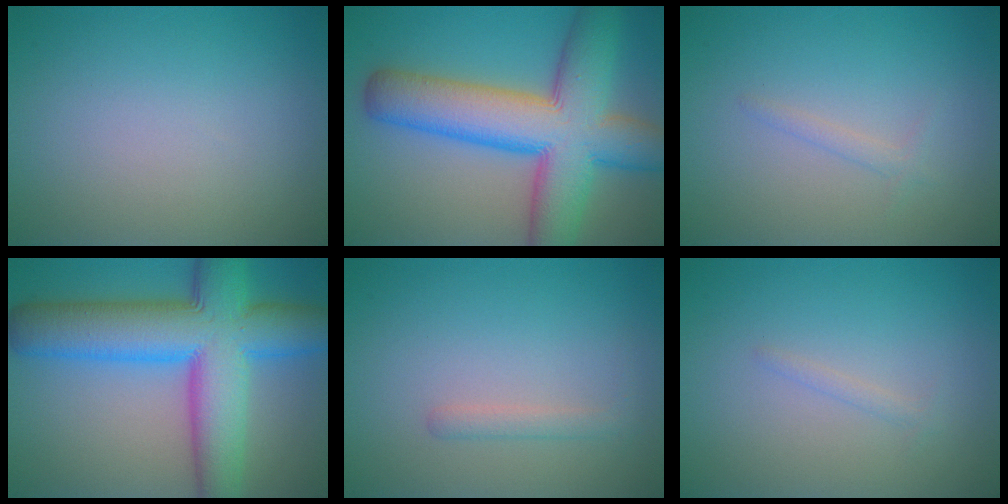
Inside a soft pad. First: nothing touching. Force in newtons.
{"total": 12.1, "press": 12.1, "slide": 0.5}
{"total": 0.9, "press": 0.9, "slide": 0.0}
{"total": 12.6, "press": 12.6, "slide": 0.5}
{"total": 1.2, "press": 1.2, "slide": 0.1}
{"total": 0.7, "press": 0.7, "slide": 0.1}